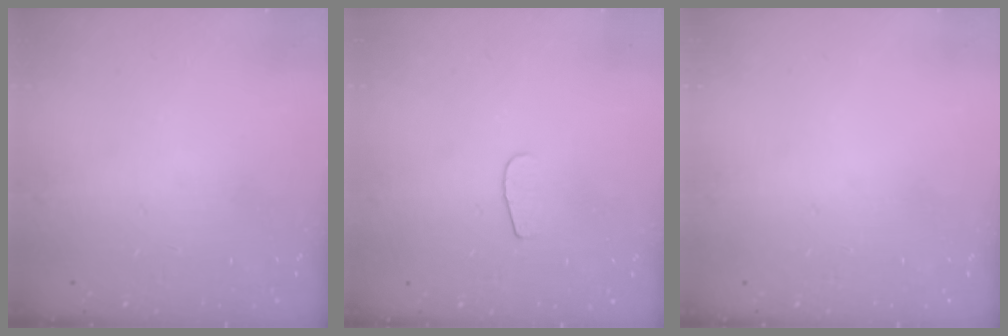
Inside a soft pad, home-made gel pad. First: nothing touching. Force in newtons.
{"total": 4.8, "press": 4.8, "slide": 0.6}
{"total": 0.0}